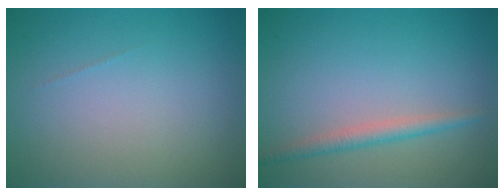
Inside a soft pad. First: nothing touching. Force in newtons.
{"total": 2.0, "press": 2.0, "slide": 0.0}